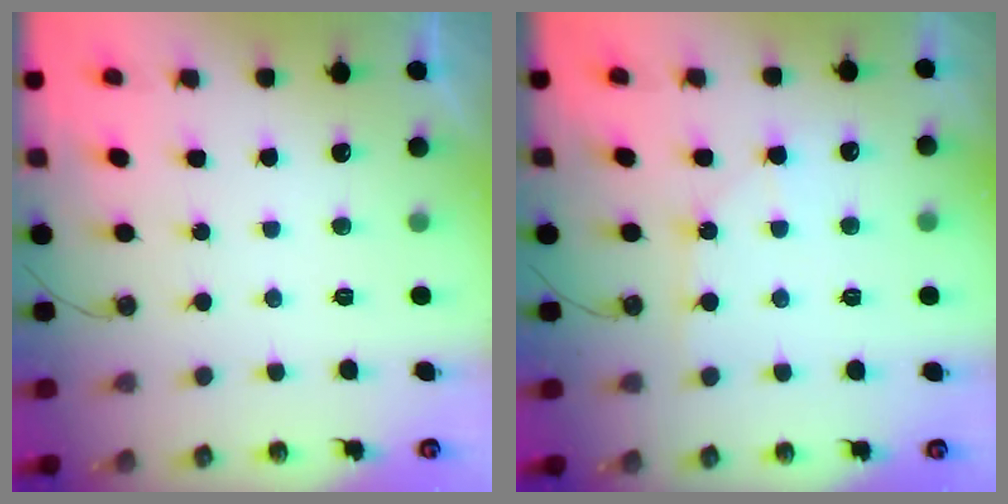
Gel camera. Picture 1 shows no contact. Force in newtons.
{"total": 5.5, "press": 5.5, "slide": 0.6}